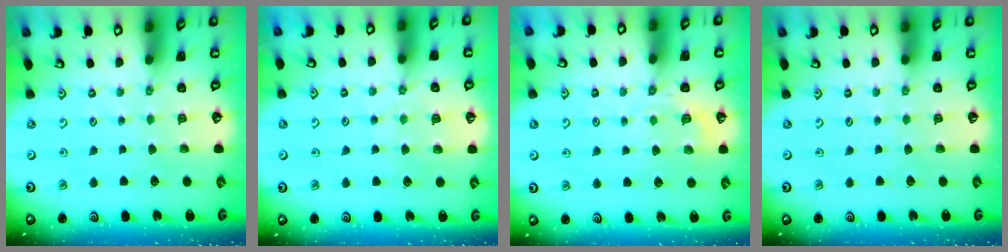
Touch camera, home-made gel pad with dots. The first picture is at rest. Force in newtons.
{"total": 6.5, "press": 6.4, "slide": 0.6}
{"total": 3.8, "press": 3.3, "slide": 1.8}
{"total": 0.0}